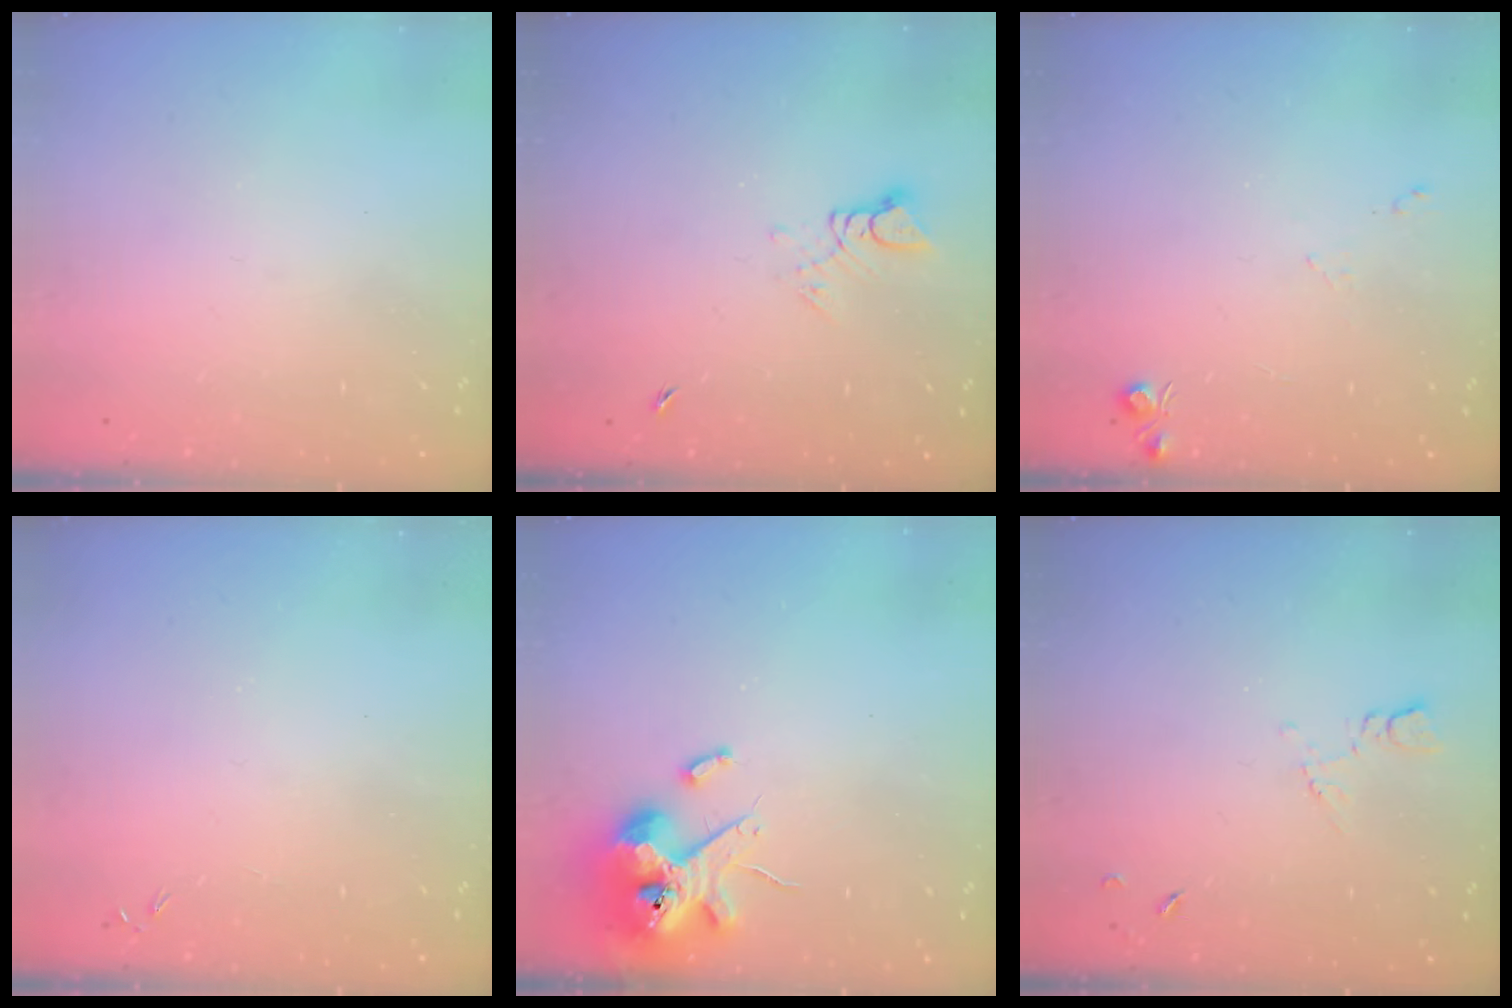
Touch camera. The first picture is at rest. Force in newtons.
{"total": 3.4, "press": 3.4, "slide": 0.3}
{"total": 5.7, "press": 5.6, "slide": 0.8}
{"total": 0.0}
{"total": 12.9, "press": 12.7, "slide": 2.2}
{"total": 5.0, "press": 5.0, "slide": 0.6}